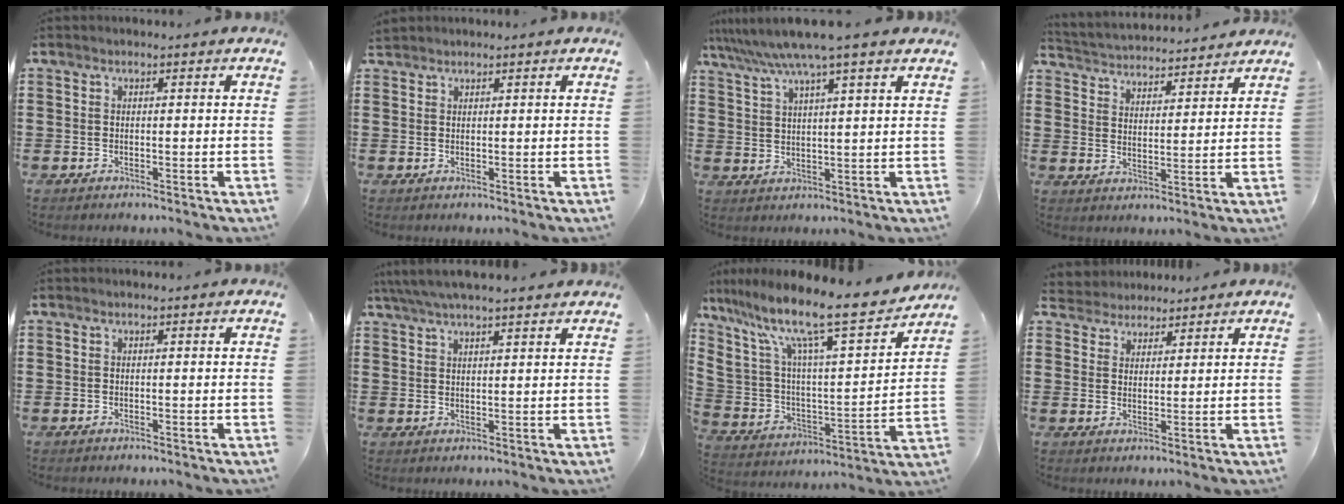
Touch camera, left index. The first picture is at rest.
{"total": 0.9, "force": [0.9, 0.2, 0.1], "torque": [-0.005, 0.001, 0.017]}
{"total": 7.0, "force": [5.6, -0.3, 4.3], "torque": [-0.100, -0.023, 0.094]}
{"total": 3.5, "force": [3.4, 0.1, -0.5], "torque": [-0.011, -0.024, 0.057]}
{"total": 0.0}
{"total": 4.2, "force": [3.8, 0.2, 2.0], "torque": [-0.049, -0.007, 0.068]}
{"total": 13.8, "force": [10.8, 2.0, 8.3], "torque": [-0.190, -0.071, 0.179]}
{"total": 3.2, "force": [2.9, 1.3, -0.7], "torque": [-0.003, -0.003, 0.053]}